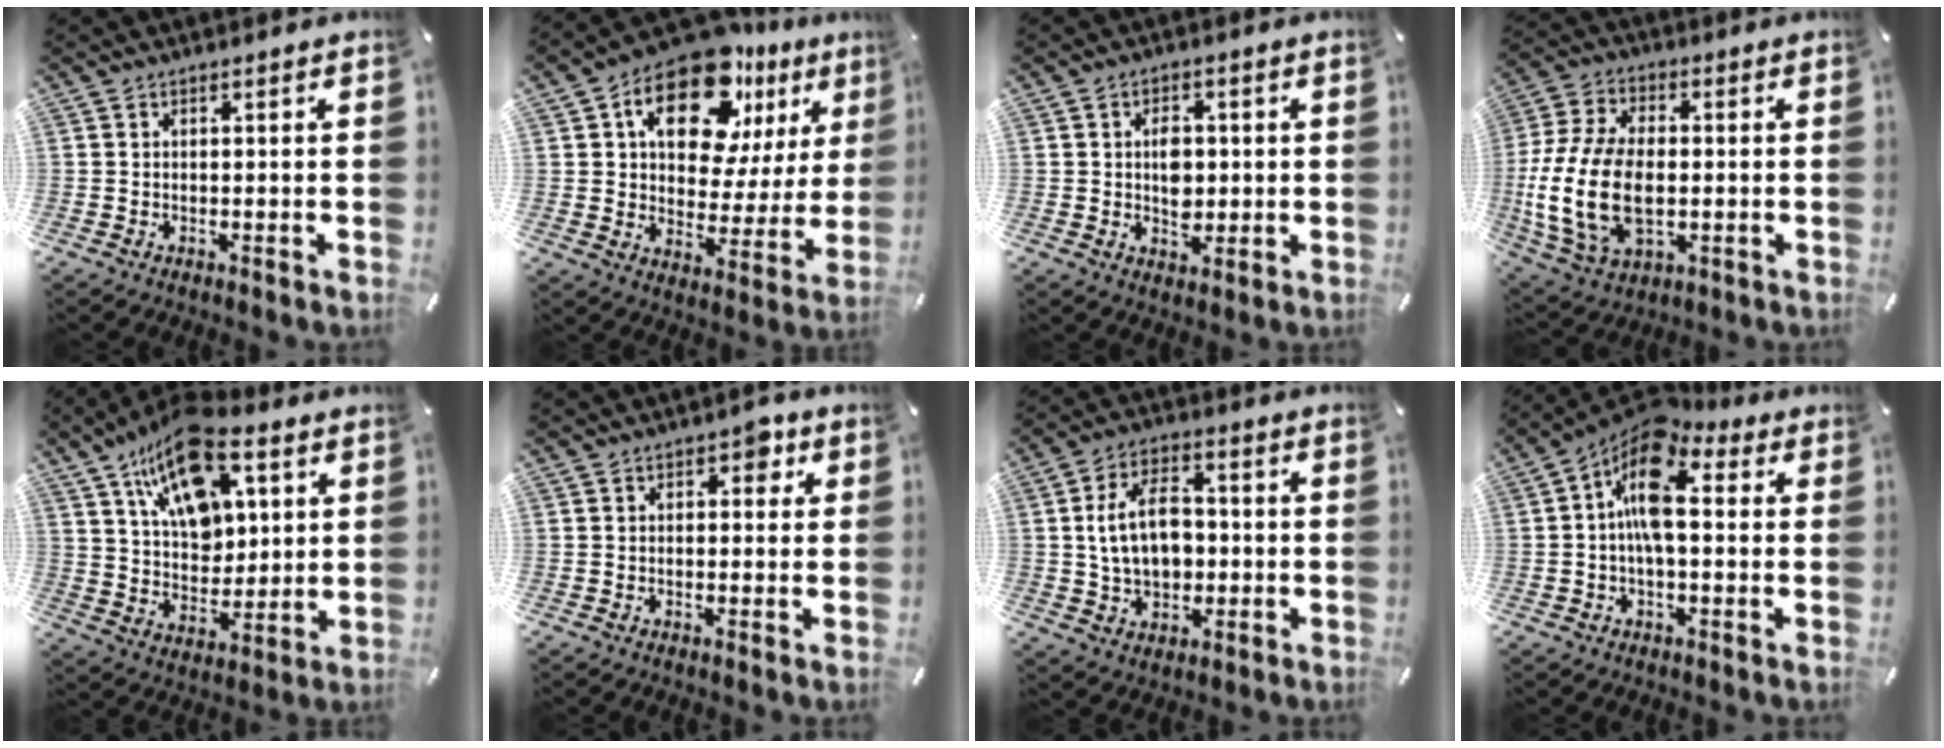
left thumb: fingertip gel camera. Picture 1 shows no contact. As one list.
[{"total": 17.9, "force": [10.5, 9.9, 10.5], "torque": [-0.165, -0.058, 0.181]}, {"total": 5.8, "force": [0.0, 4.5, 3.8], "torque": [-0.040, -0.002, -0.003]}, {"total": 17.6, "force": [-2.4, 11.3, 13.3], "torque": [-0.302, -0.005, -0.043]}, {"total": 16.8, "force": [9.1, 10.1, 9.8], "torque": [-0.168, -0.036, 0.167]}, {"total": 3.2, "force": [1.1, 2.1, 2.2], "torque": [-0.016, -0.003, 0.008]}, {"total": 11.9, "force": [0.2, 8.4, 8.3], "torque": [-0.150, 0.013, 0.006]}, {"total": 12.7, "force": [2.4, 6.2, 10.8], "torque": [-0.200, -0.025, 0.041]}]